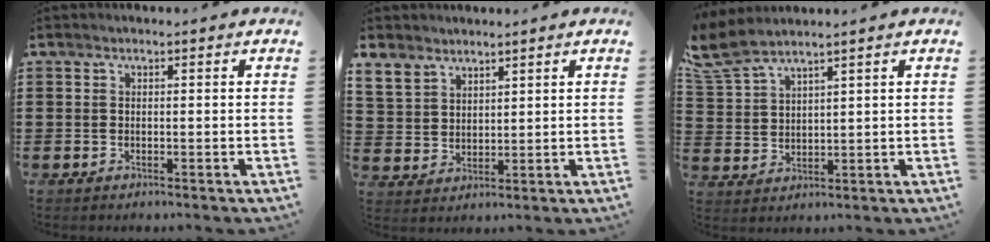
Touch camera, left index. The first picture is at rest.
{"total": 4.4, "force": [3.7, 2.4, 0.5], "torque": [-0.026, -0.003, 0.072]}
{"total": 5.3, "force": [4.5, 1.1, 2.6], "torque": [-0.069, -0.015, 0.083]}